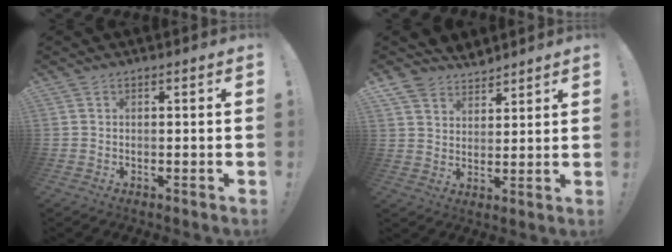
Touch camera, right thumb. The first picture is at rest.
{"total": 6.7, "force": [6.0, 3.1, 0.4], "torque": [-0.018, -0.043, 0.117]}